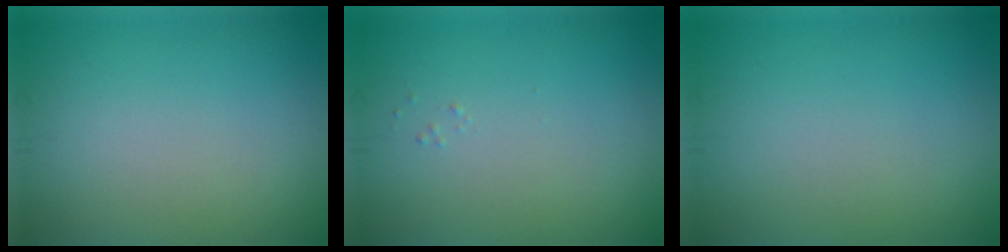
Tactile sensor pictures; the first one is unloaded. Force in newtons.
{"total": 0.0}
{"total": 0.0}